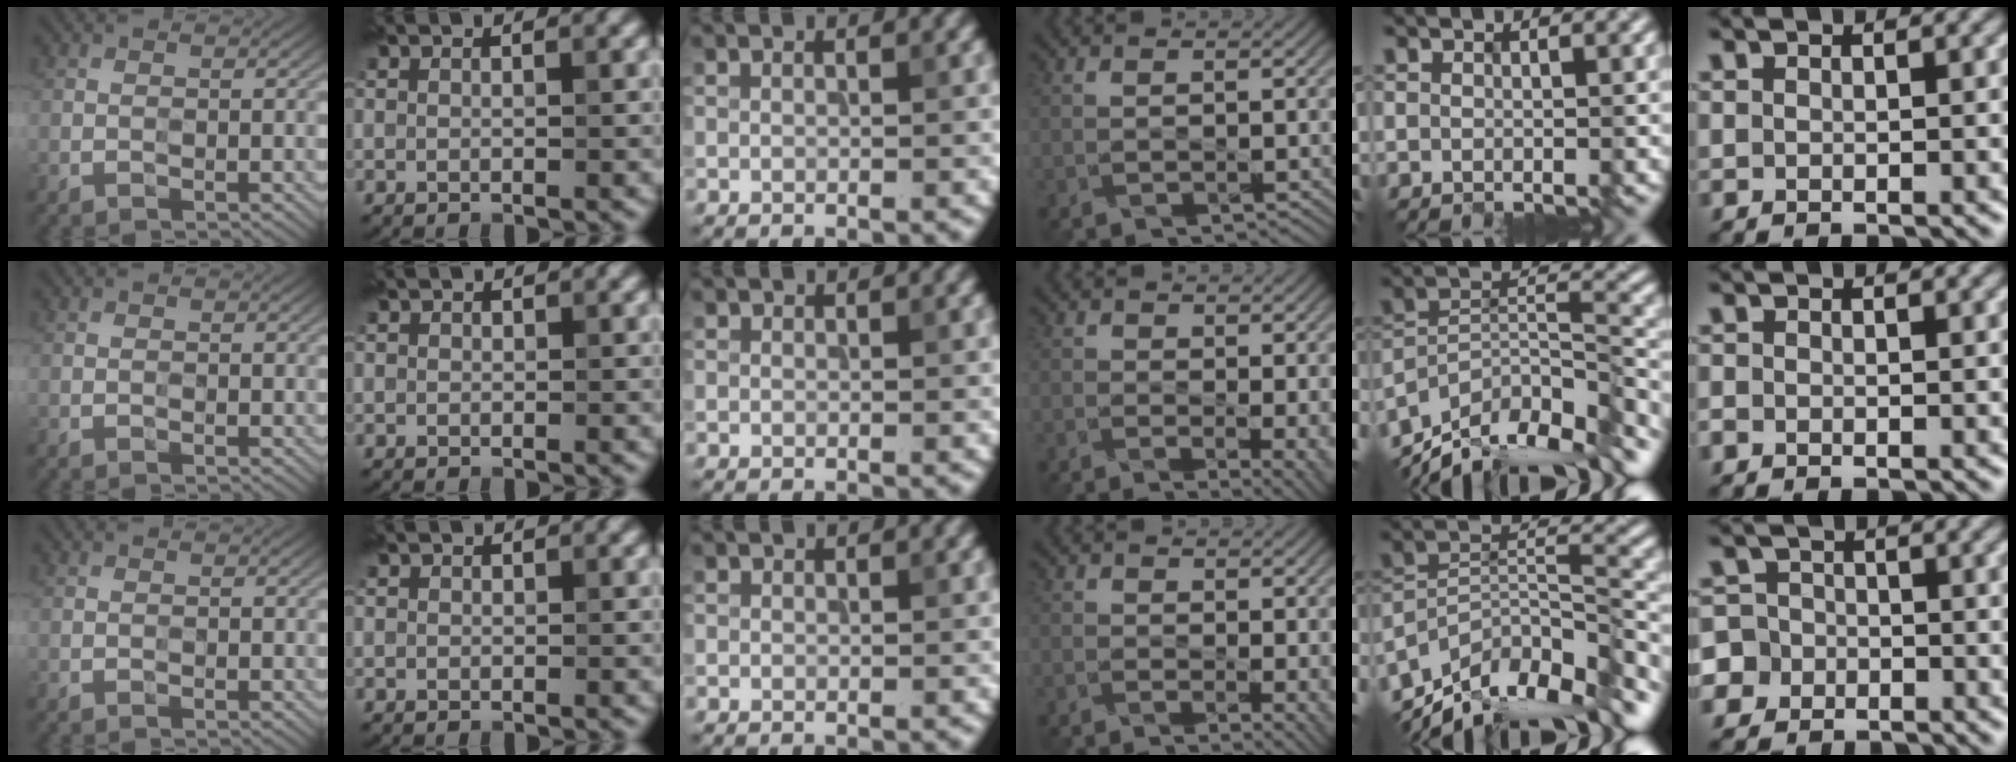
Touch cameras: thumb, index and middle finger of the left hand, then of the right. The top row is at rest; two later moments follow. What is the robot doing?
{"motion": "open", "object": "medicine box"}